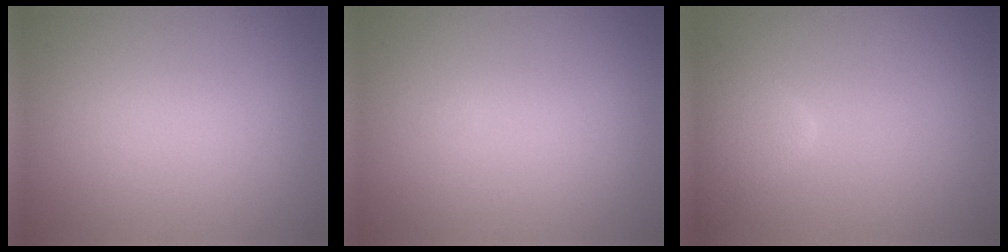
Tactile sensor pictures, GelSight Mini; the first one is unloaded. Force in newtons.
{"total": 0.0}
{"total": 2.7, "press": 2.7, "slide": 0.2}